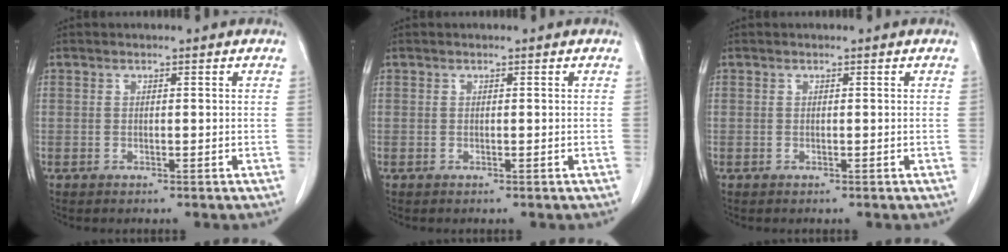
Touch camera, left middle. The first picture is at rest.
{"total": 0.0}
{"total": 0.0}